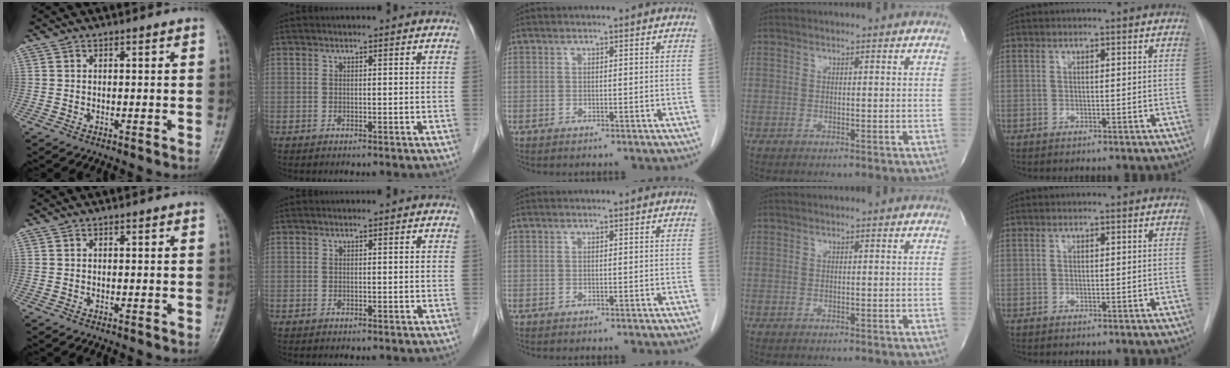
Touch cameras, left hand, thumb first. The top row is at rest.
{}